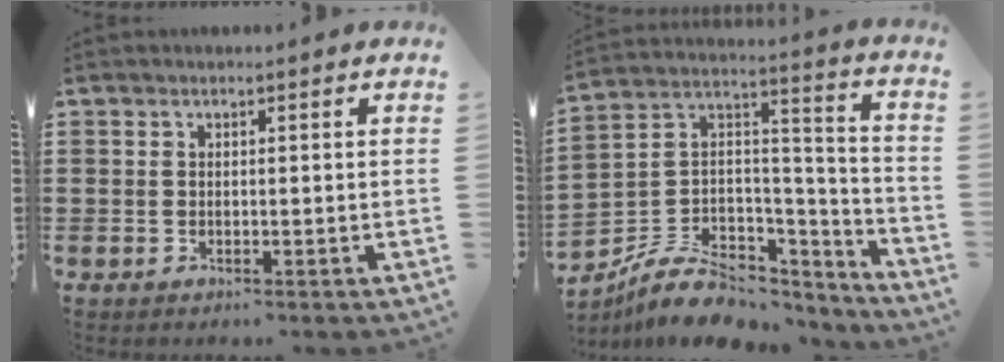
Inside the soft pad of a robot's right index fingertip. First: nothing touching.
{"total": 8.9, "force": [-5.3, 5.9, 4.2], "torque": [-0.087, 0.021, -0.091]}